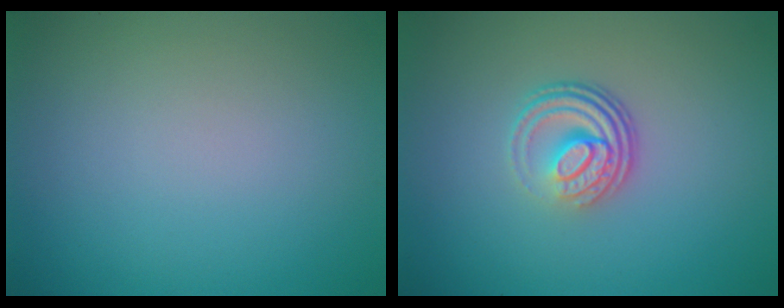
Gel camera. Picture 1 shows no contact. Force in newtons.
{"total": 4.0, "press": 2.7, "slide": 3.0}